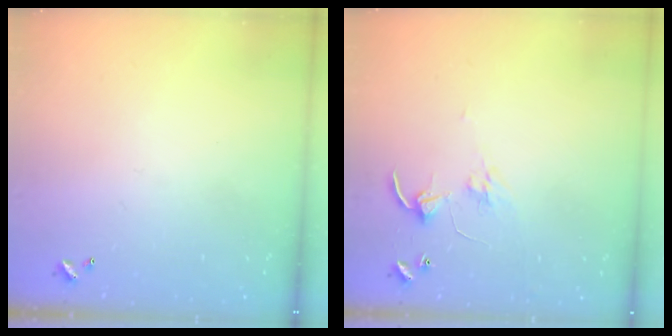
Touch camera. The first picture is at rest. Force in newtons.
{"total": 3.2, "press": 3.2, "slide": 0.0}